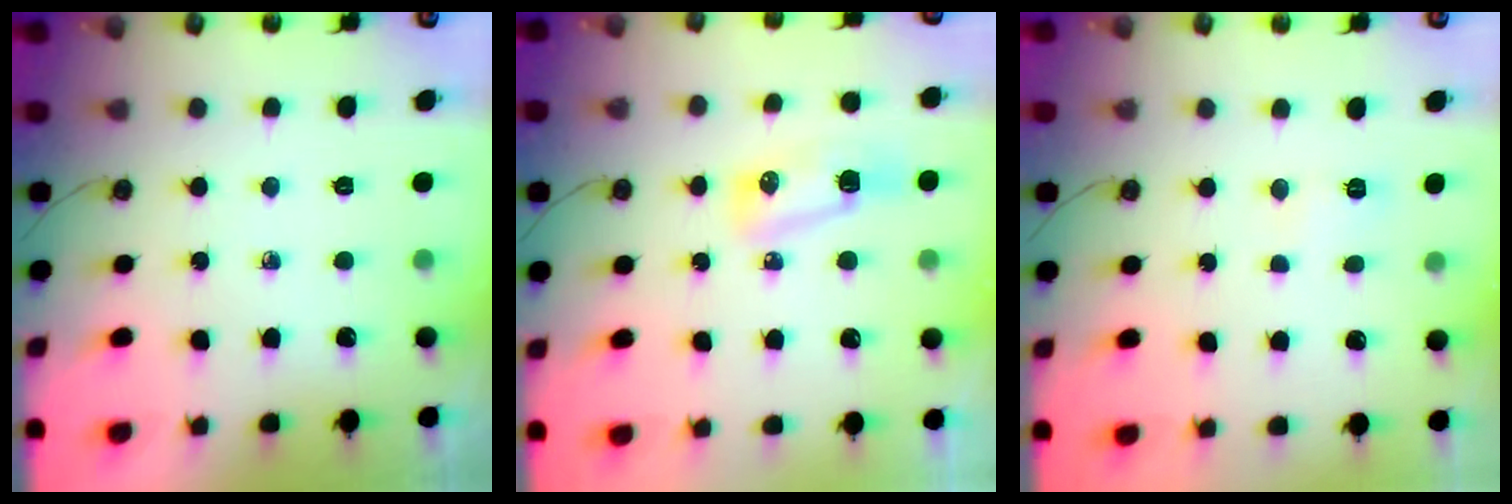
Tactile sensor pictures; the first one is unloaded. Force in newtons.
{"total": 7.4, "press": 7.3, "slide": 0.7}
{"total": 3.9, "press": 3.8, "slide": 1.0}